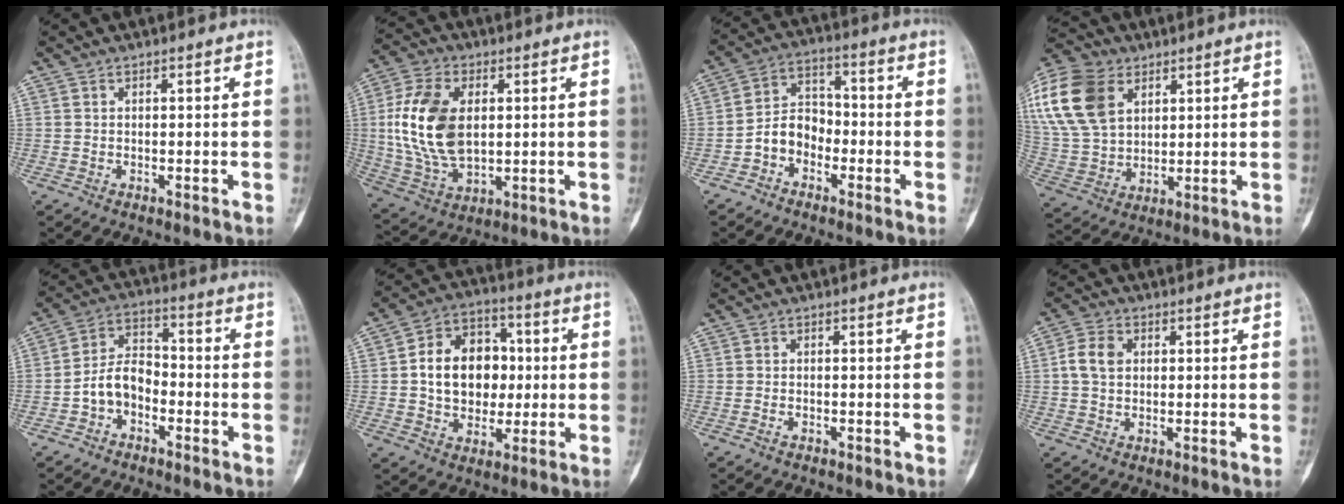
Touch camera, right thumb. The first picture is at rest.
{"total": 16.3, "force": [1.9, 10.0, 12.7], "torque": [-0.245, -0.006, 0.042]}
{"total": 7.3, "force": [-3.0, 5.6, 3.7], "torque": [-0.045, 0.039, -0.067]}
{"total": 20.2, "force": [7.7, 13.8, 12.5], "torque": [-0.266, 0.000, 0.146]}
{"total": 7.7, "force": [-3.0, 5.4, 4.6], "torque": [-0.072, 0.040, -0.069]}
{"total": 14.8, "force": [0.8, 11.3, 9.6], "torque": [-0.109, 0.022, 0.012]}
{"total": 0.8, "force": [-0.6, 0.5, 0.4], "torque": [-0.009, 0.002, -0.012]}
{"total": 5.0, "force": [0.7, 3.8, 3.3], "torque": [-0.064, 0.009, 0.008]}